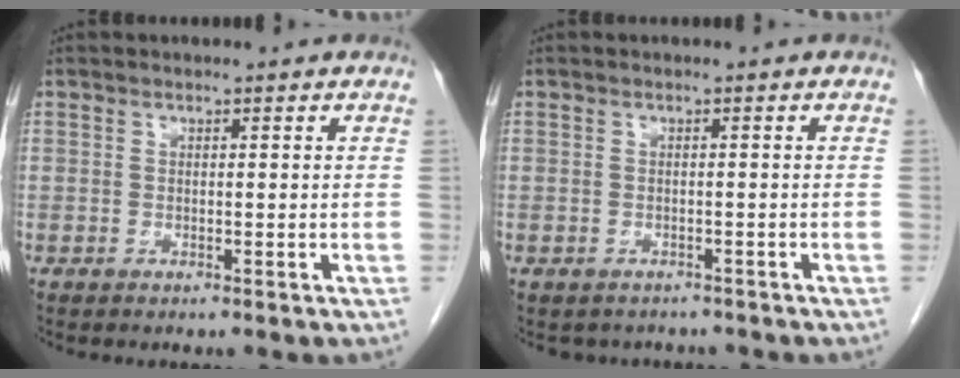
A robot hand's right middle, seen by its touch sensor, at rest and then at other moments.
{"total": 3.3, "force": [-2.9, 1.7, 0.1], "torque": [-0.001, 0.006, -0.037]}